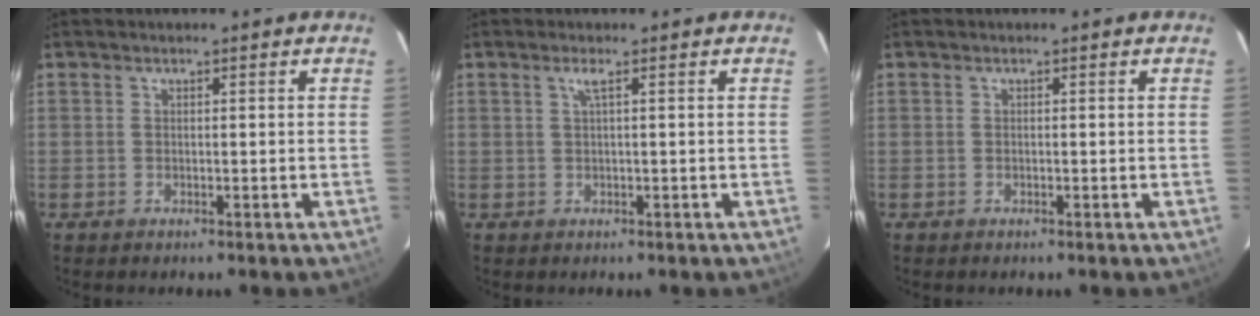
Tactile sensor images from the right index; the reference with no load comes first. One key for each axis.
{"total": 1.3, "fx": 0.4, "fy": -0.4, "fz": 1.2, "tx": -0.018, "ty": 0.002, "tz": 0.007}
{"total": 0.0}